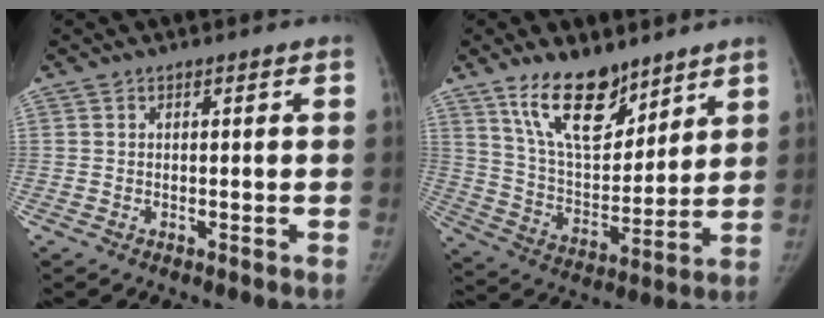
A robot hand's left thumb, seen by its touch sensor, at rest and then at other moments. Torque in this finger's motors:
{"motor_torque": [0.56, -0.21, 1.52, -1.25, 0.42]}